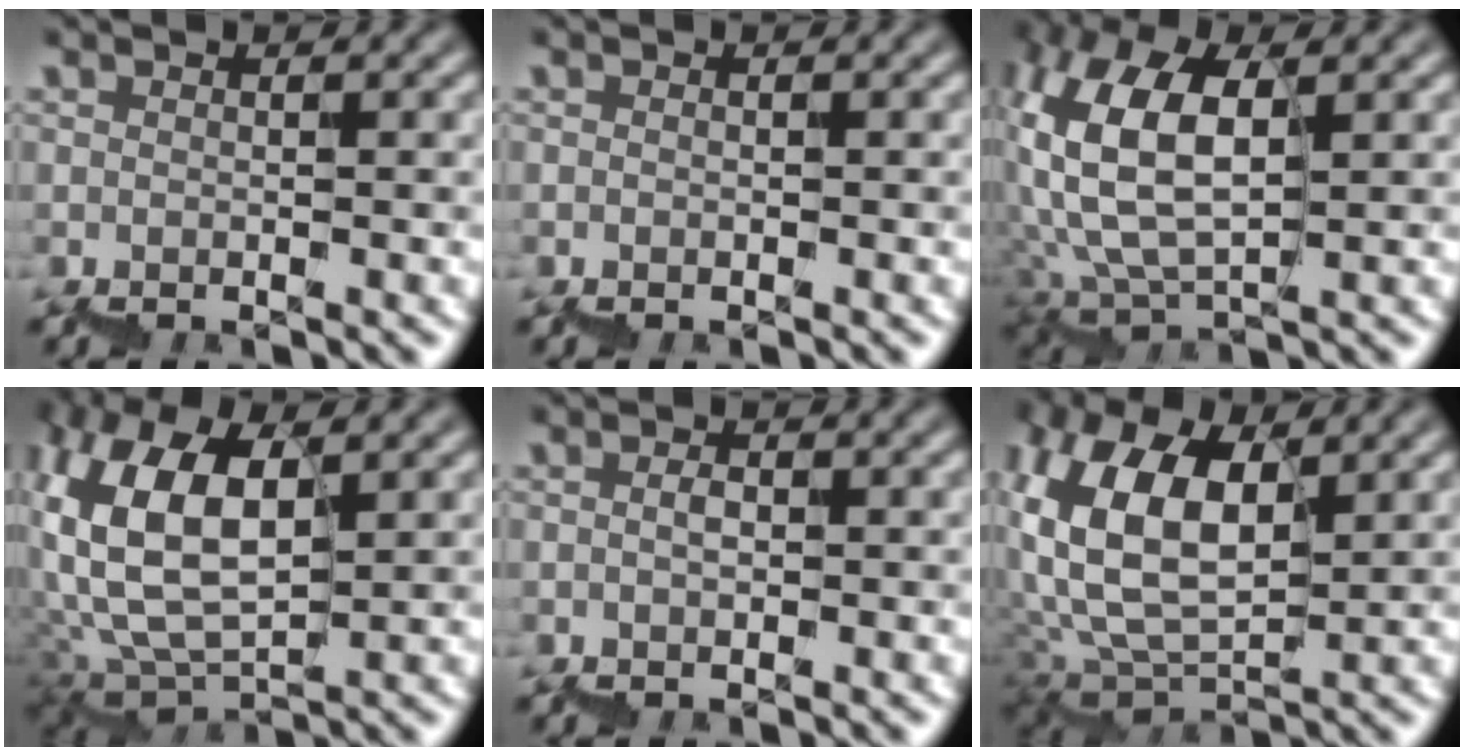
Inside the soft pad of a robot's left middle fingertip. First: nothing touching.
{"total": 0.0}
{"total": 7.4, "force": [3.3, 2.9, 6.0], "torque": [-0.143, 0.015, 0.057]}
{"total": 8.8, "force": [4.6, 3.6, 6.6], "torque": [-0.150, 0.019, 0.084]}
{"total": 0.5, "force": [-0.1, 0.2, 0.5], "torque": [-0.007, 0.002, -0.004]}
{"total": 9.1, "force": [4.9, 4.4, 6.3], "torque": [-0.151, 0.020, 0.091]}